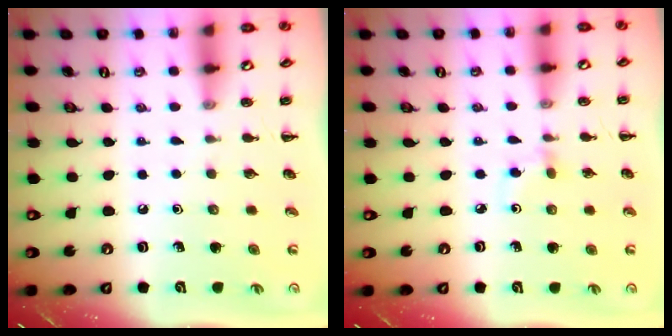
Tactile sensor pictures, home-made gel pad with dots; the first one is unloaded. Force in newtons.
{"total": 2.9, "press": 2.6, "slide": 1.2}